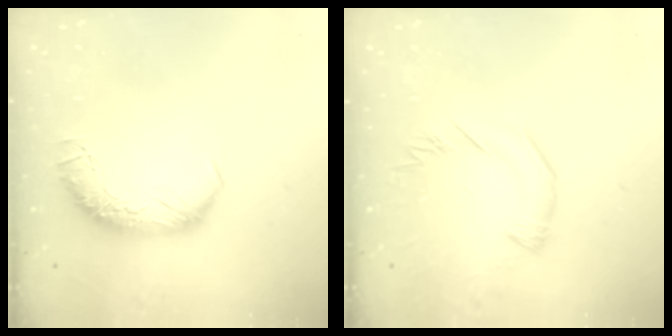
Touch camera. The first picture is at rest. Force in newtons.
{"total": 2.8, "press": 2.7, "slide": 0.5}